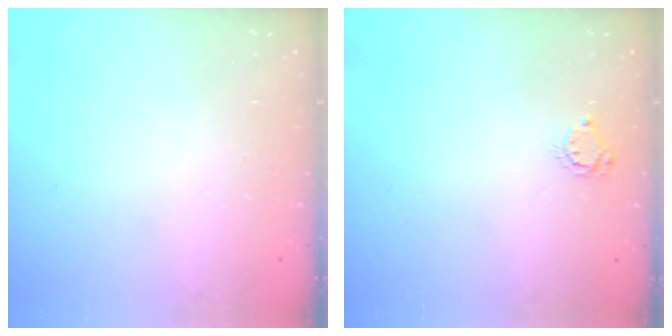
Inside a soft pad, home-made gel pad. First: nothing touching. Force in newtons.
{"total": 4.5, "press": 4.5, "slide": 0.4}